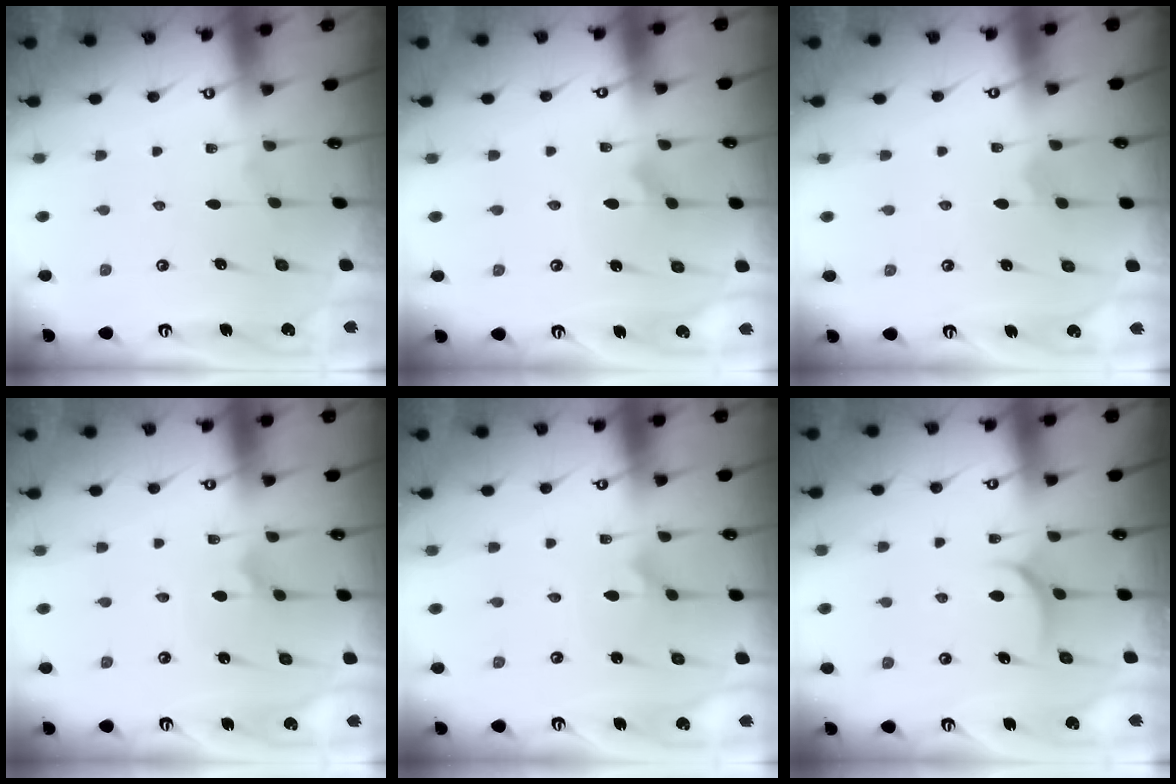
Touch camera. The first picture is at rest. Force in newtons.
{"total": 3.0, "press": 3.0, "slide": 0.2}
{"total": 2.8, "press": 2.8, "slide": 0.3}
{"total": 1.9, "press": 1.9, "slide": 0.2}
{"total": 2.4, "press": 2.4, "slide": 0.1}
{"total": 4.1, "press": 4.1, "slide": 0.7}